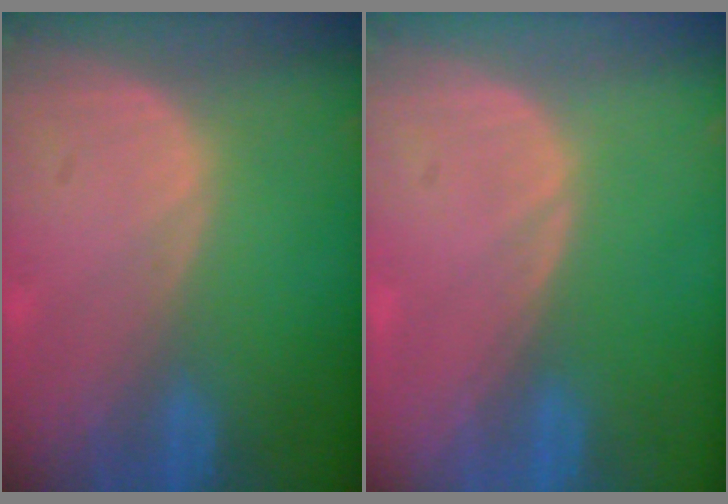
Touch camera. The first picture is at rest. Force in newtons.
{"total": 0.0}